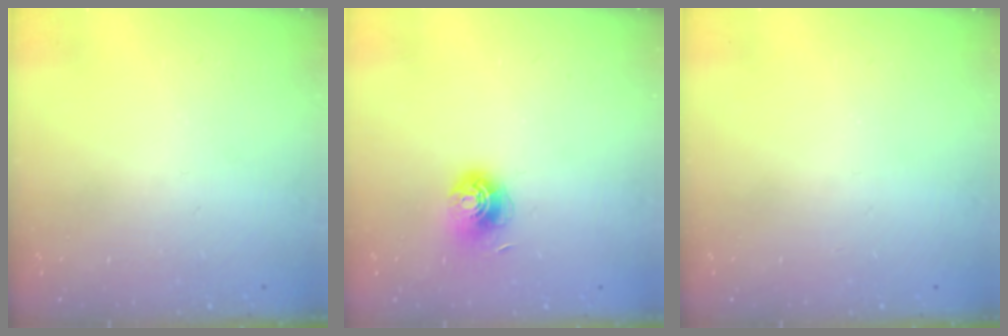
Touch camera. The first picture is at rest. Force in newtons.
{"total": 7.0, "press": 7.0, "slide": 0.5}
{"total": 0.0}